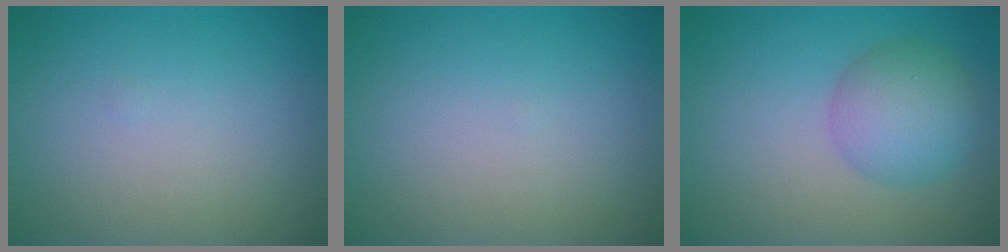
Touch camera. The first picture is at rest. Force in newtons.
{"total": 0.0}
{"total": 4.7, "press": 4.7, "slide": 0.2}